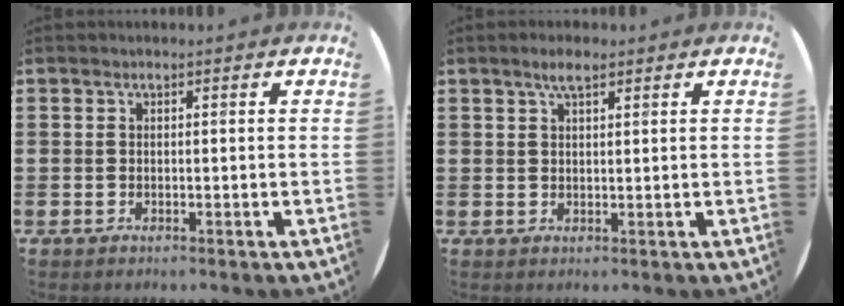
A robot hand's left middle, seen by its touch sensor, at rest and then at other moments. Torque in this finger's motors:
{"motor_torque": [0.57, -0.56, 0.07, 0.06]}